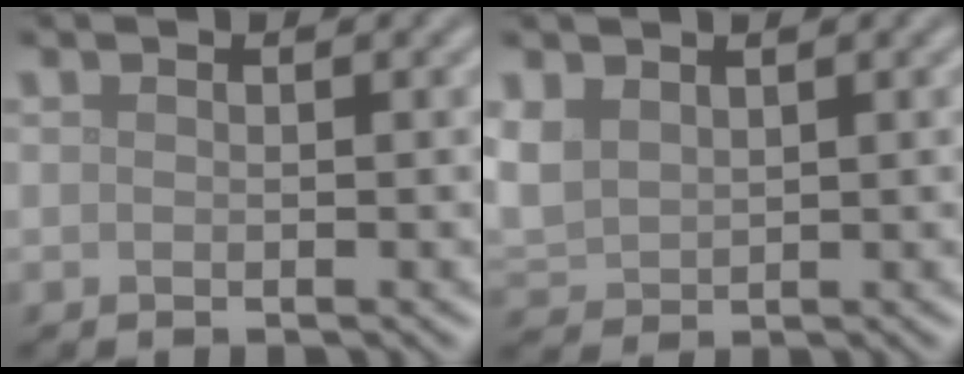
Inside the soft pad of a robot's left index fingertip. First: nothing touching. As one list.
[{"total": 3.2, "force": [1.5, 2.2, 1.8], "torque": [-0.053, 0.004, 0.034]}]